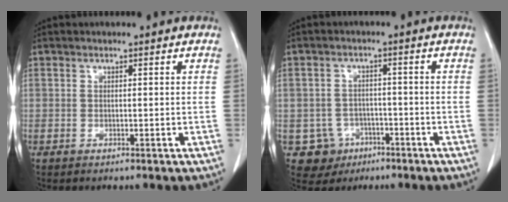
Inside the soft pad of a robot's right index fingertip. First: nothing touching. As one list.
[{"total": 5.6, "force": [-2.3, 5.1, 0.3], "torque": [-0.003, 0.012, -0.030]}]